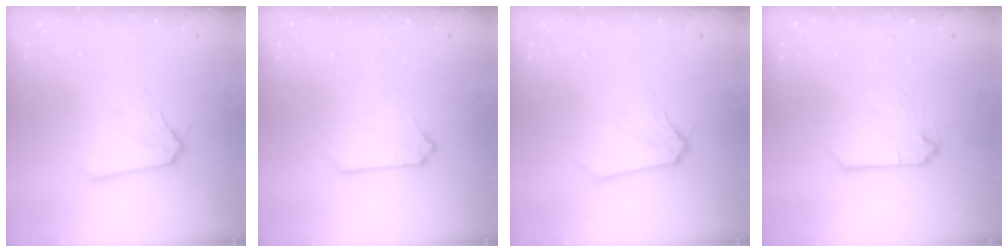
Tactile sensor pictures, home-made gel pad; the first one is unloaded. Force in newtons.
{"total": 1.4, "press": 1.4, "slide": 0.2}
{"total": 0.0}
{"total": 0.9, "press": 0.9, "slide": 0.1}